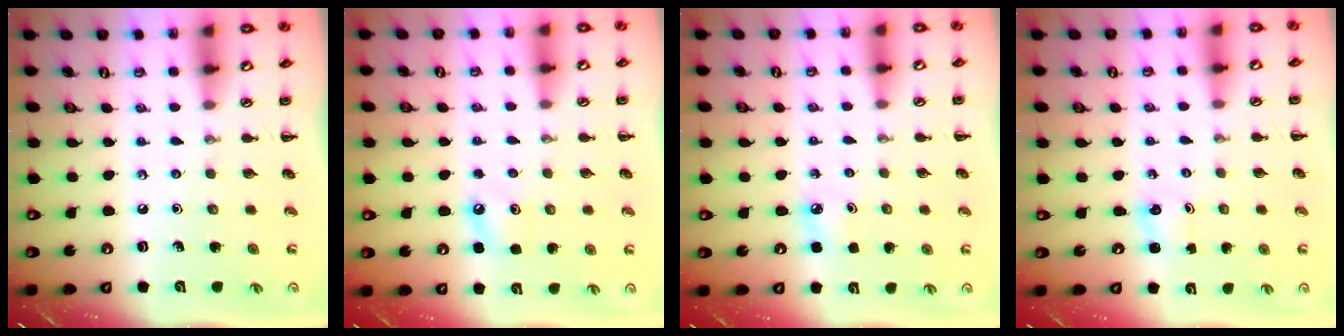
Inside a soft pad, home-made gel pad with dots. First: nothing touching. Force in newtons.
{"total": 5.9, "press": 5.6, "slide": 1.9}
{"total": 3.9, "press": 3.7, "slide": 1.3}
{"total": 1.1, "press": 1.0, "slide": 0.1}